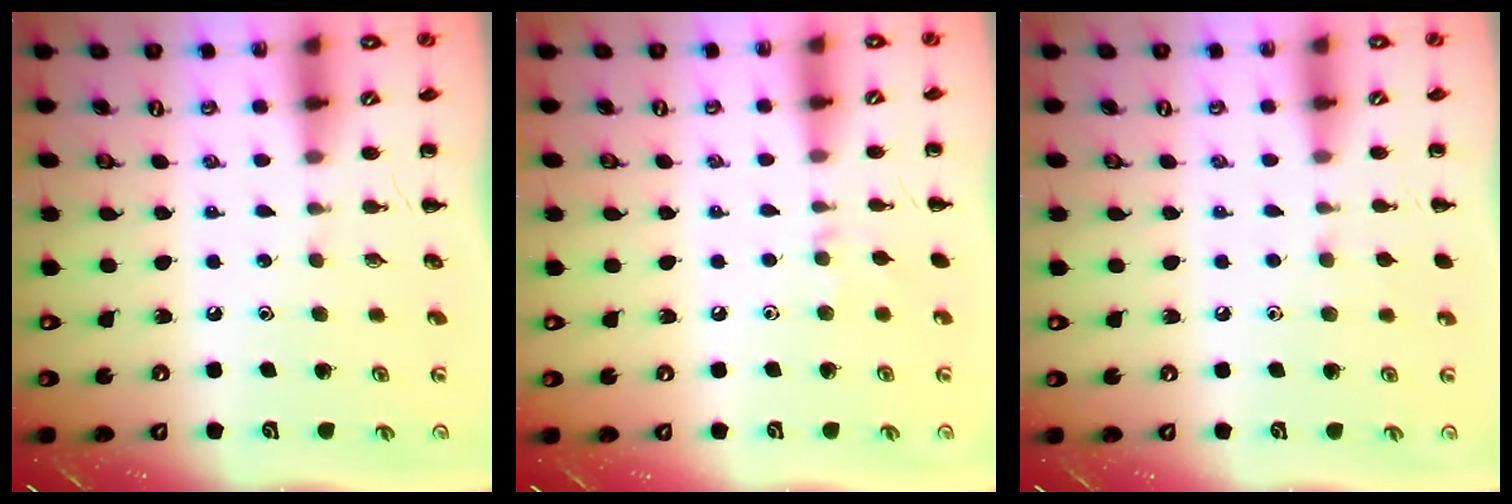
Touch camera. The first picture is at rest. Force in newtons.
{"total": 3.3, "press": 3.1, "slide": 1.2}
{"total": 3.7, "press": 3.5, "slide": 1.2}